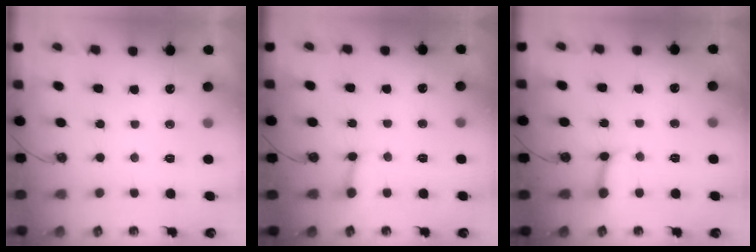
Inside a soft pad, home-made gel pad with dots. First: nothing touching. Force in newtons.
{"total": 2.6, "press": 2.6, "slide": 0.1}
{"total": 4.7, "press": 4.7, "slide": 0.6}